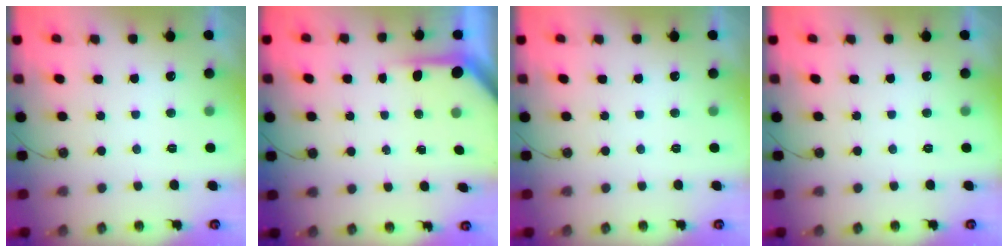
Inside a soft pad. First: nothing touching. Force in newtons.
{"total": 3.8, "press": 3.8, "slide": 0.2}
{"total": 0.0}
{"total": 0.0}